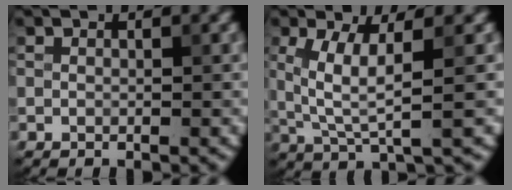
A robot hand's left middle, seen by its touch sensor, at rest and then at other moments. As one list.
[{"total": 4.6, "force": [0.8, 0.8, 4.5], "torque": [-0.102, -0.004, 0.021]}]